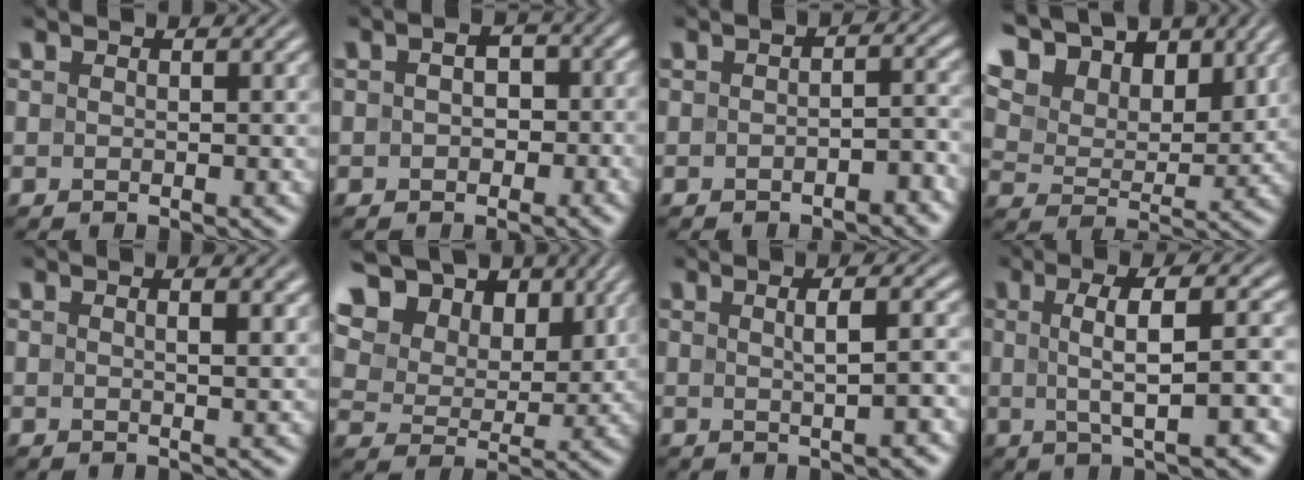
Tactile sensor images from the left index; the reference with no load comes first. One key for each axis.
{"total": 2.4, "fx": -0.3, "fy": 1.8, "fz": 1.5, "tx": -0.017, "ty": -0.001, "tz": -0.010}
{"total": 3.0, "fx": -1.3, "fy": 1.6, "fz": 2.2, "tx": -0.022, "ty": 0.005, "tz": -0.022}
{"total": 15.2, "fx": 9.6, "fy": 9.1, "fz": 7.5, "tx": -0.177, "ty": 0.039, "tz": 0.173}
{"total": 2.4, "fx": 1.0, "fy": 0.7, "fz": 2.0, "tx": -0.021, "ty": 0.003, "tz": 0.014}
{"total": 18.6, "fx": 9.5, "fy": 12.9, "fz": 9.5, "tx": -0.227, "ty": 0.038, "tz": 0.188}
{"total": 4.4, "fx": 0.6, "fy": 1.7, "fz": 4.0, "tx": -0.027, "ty": 0.021, "tz": -0.003}
{"total": 6.3, "fx": 0.2, "fy": 1.7, "fz": 6.0, "tx": -0.085, "ty": 0.010, "tz": -0.001}